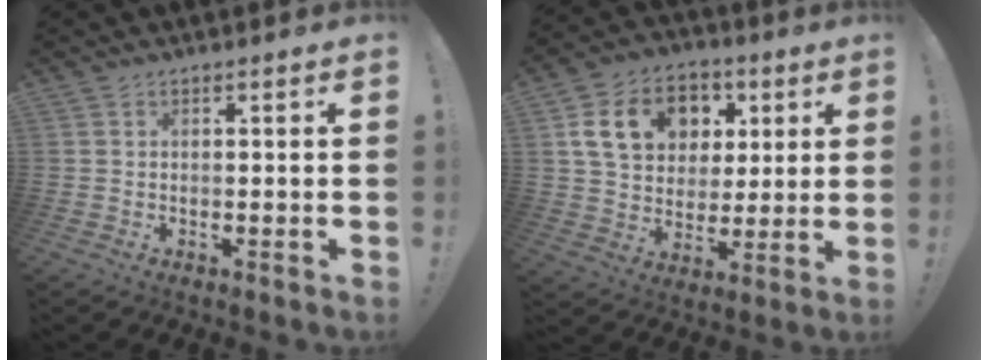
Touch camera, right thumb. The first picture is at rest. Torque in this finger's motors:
{"motor_torque": [2.04, 1.92, 0.54, -0.25, 0.05]}